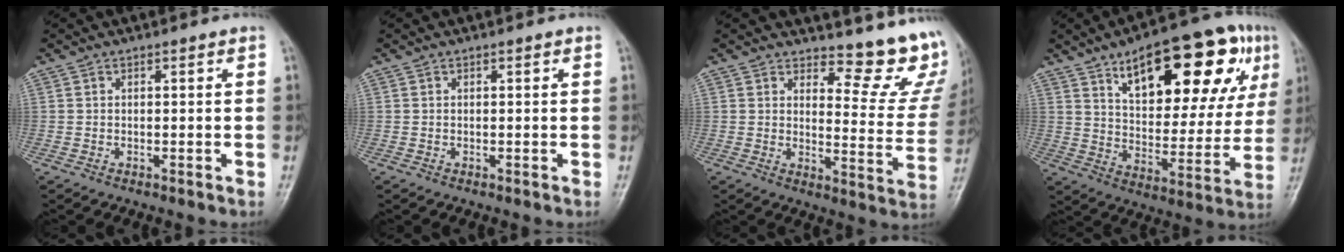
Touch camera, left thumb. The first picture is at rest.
{"total": 0.0}
{"total": 13.4, "force": [11.6, 4.4, 5.1], "torque": [-0.019, -0.125, 0.128]}
{"total": 25.9, "force": [12.0, 10.8, 20.2], "torque": [-0.244, -0.013, 0.179]}